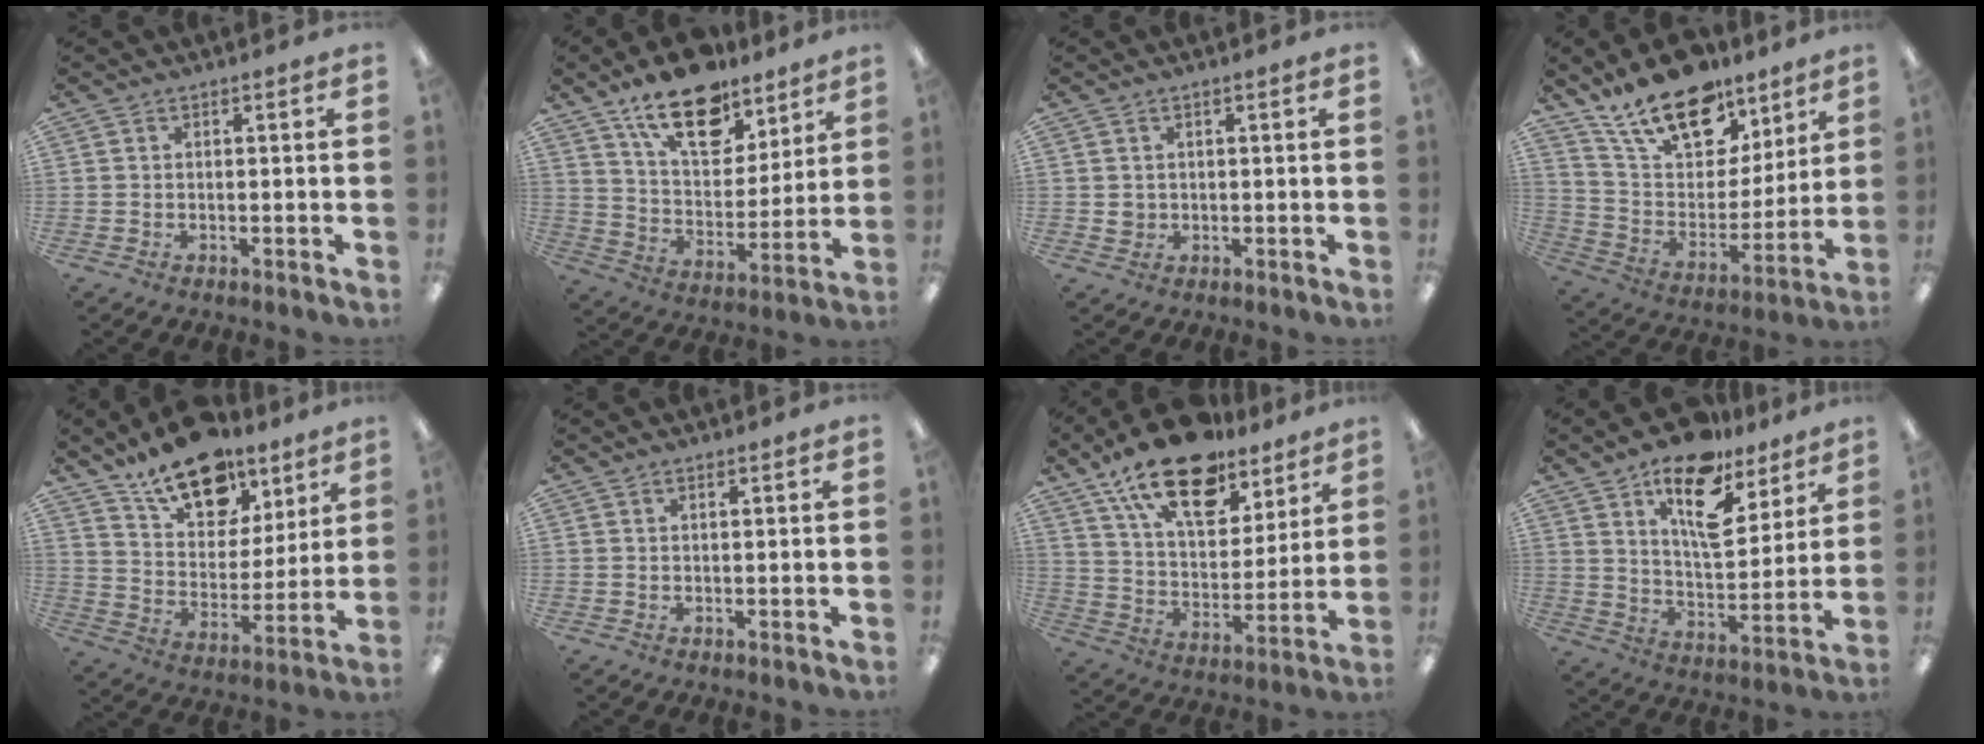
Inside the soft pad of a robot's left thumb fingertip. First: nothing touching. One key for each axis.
{"total": 18.9, "fx": 13.1, "fy": 9.4, "fz": 9.9, "tx": -0.159, "ty": -0.069, "tz": 0.229}
{"total": 1.6, "fx": 0.5, "fy": 1.4, "fz": 0.4, "tx": -0.011, "ty": 0.004, "tz": 0.009}
{"total": 19.6, "fx": 14.3, "fy": 9.8, "fz": 9.0, "tx": -0.172, "ty": -0.084, "tz": 0.259}
{"total": 17.9, "fx": 12.9, "fy": 9.4, "fz": 7.9, "tx": -0.128, "ty": -0.078, "tz": 0.232}
{"total": 0.6, "fx": 0.5, "fy": 0.2, "fz": 0.2, "tx": 0.002, "ty": -0.003, "tz": 0.007}
{"total": 21.4, "fx": 14.7, "fy": 10.1, "fz": 11.9, "tx": -0.197, "ty": -0.081, "tz": 0.257}
{"total": 16.7, "fx": 11.4, "fy": 7.7, "fz": 9.5, "tx": -0.145, "ty": -0.063, "tz": 0.194}